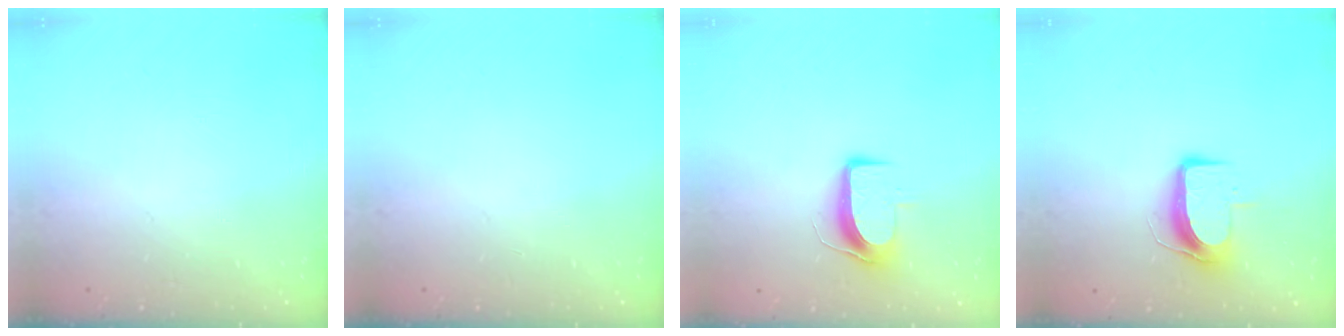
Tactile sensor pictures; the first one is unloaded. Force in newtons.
{"total": 0.0}
{"total": 8.7, "press": 8.6, "slide": 0.5}
{"total": 9.0, "press": 9.0, "slide": 0.8}